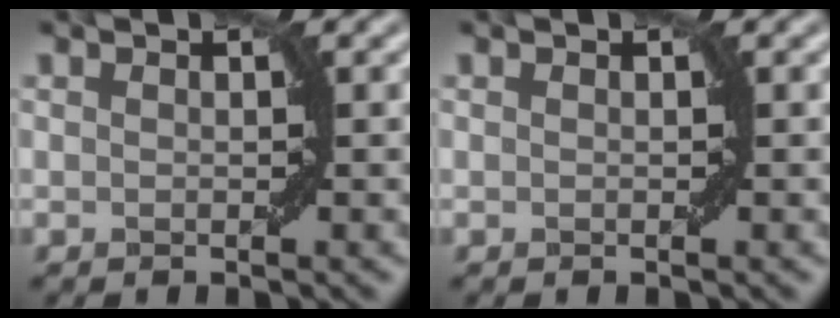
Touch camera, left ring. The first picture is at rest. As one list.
[{"total": 0.0}]